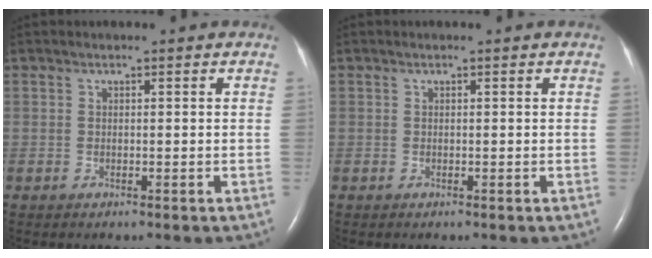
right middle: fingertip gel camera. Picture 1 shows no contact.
{"total": 0.0}